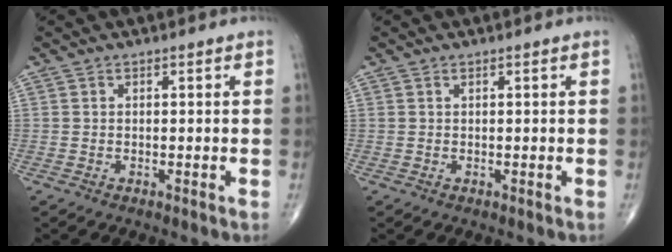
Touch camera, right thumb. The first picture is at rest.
{"total": 0.0}